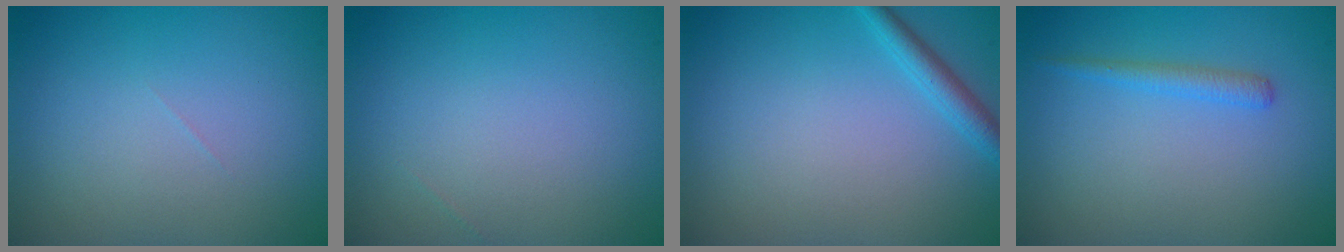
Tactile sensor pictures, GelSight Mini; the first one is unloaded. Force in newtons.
{"total": 0.0}
{"total": 2.0, "press": 2.0, "slide": 0.1}
{"total": 1.3, "press": 1.3, "slide": 0.1}